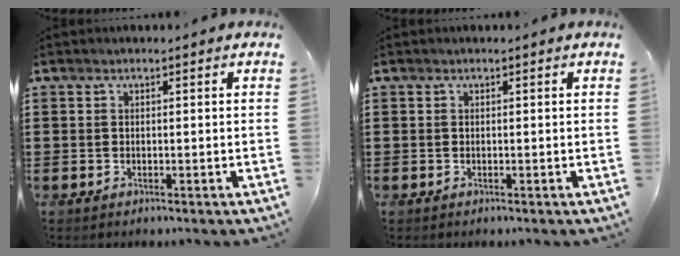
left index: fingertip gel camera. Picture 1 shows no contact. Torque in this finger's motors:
{"motor_torque": [-0.02, -0.02, 0.00, 0.00]}